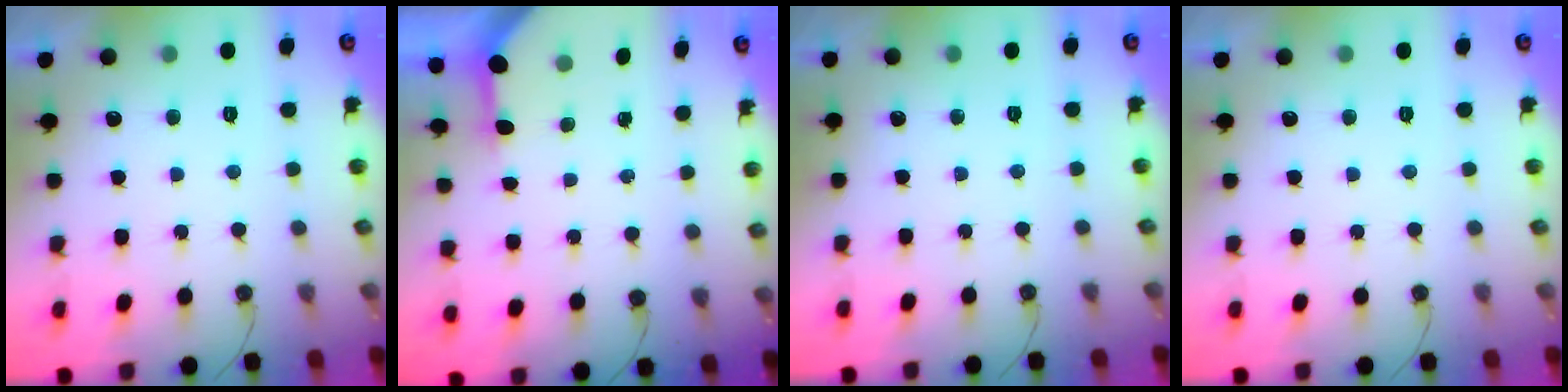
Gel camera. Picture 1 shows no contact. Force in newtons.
{"total": 3.2, "press": 3.2, "slide": 0.3}
{"total": 0.0}
{"total": 0.0}